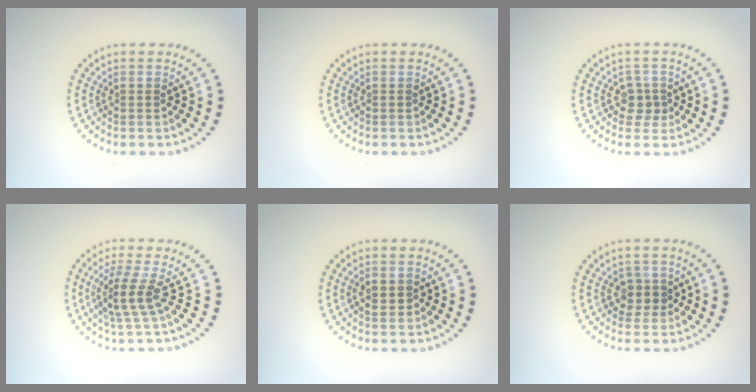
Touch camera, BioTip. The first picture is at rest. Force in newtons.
{"total": 0.0}
{"total": 1.8, "press": 1.5, "slide": 1.0}
{"total": 2.9, "press": 2.0, "slide": 2.0}
{"total": 1.1, "press": 1.1, "slide": 0.2}
{"total": 1.8, "press": 1.4, "slide": 1.1}